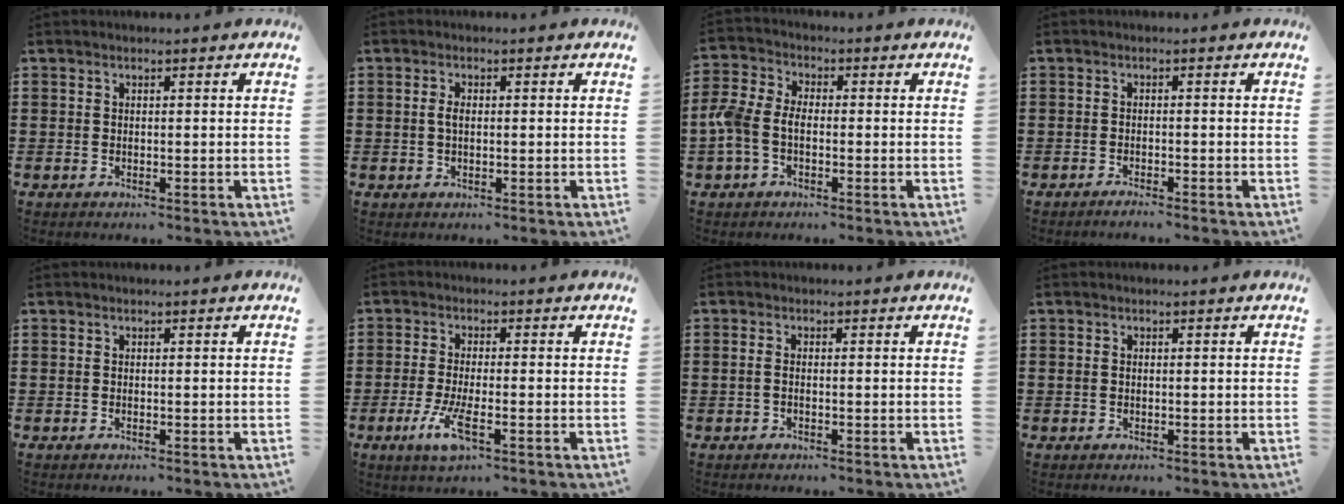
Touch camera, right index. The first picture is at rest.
{"total": 1.7, "force": [-0.1, 0.7, 1.6], "torque": [-0.039, 0.000, -0.005]}
{"total": 5.2, "force": [-1.5, 3.3, 3.8], "torque": [-0.112, -0.005, -0.040]}
{"total": 1.3, "force": [-1.2, -0.1, 0.2], "torque": [-0.005, 0.000, -0.024]}
{"total": 0.0}
{"total": 5.5, "force": [-2.3, 1.2, 4.9], "torque": [-0.113, -0.019, -0.045]}
{"total": 0.9, "force": [-0.4, 0.3, 0.8], "torque": [-0.024, -0.006, -0.010]}
{"total": 0.6, "force": [0.0, 0.5, 0.3], "torque": [-0.008, 0.003, -0.001]}